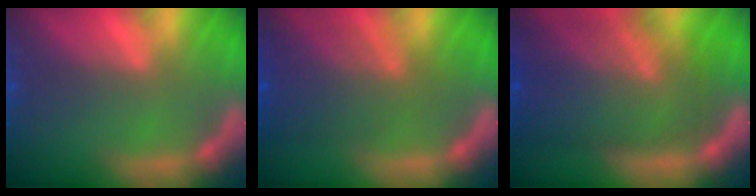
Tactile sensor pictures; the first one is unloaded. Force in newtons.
{"total": 6.0}
{"total": 10.1}